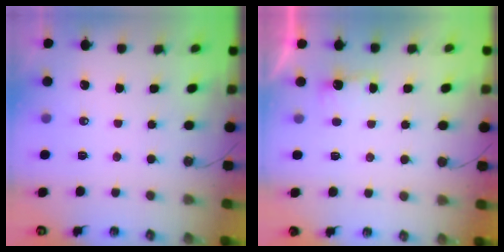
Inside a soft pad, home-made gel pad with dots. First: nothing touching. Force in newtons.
{"total": 2.3, "press": 2.2, "slide": 0.9}